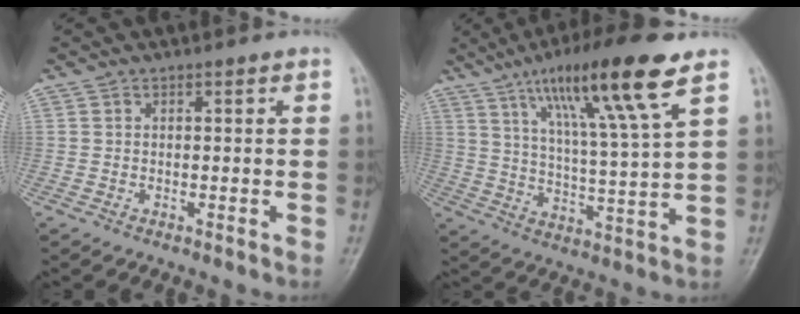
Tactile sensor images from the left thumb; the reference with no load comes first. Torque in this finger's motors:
{"motor_torque": [0.84, 0.79, 1.64, -1.12, 0.38]}